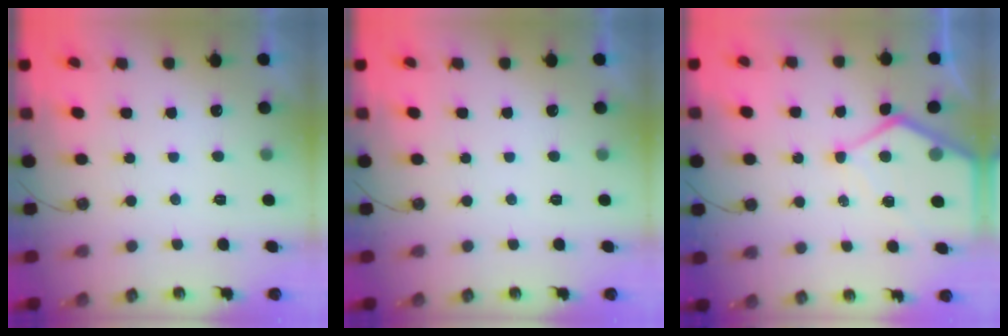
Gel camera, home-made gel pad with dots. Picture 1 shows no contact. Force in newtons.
{"total": 0.0}
{"total": 9.5, "press": 9.5, "slide": 1.0}